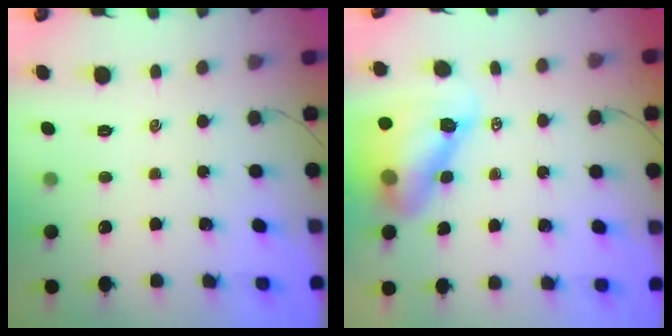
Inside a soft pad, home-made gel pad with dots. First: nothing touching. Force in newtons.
{"total": 10.0, "press": 9.6, "slide": 2.8}